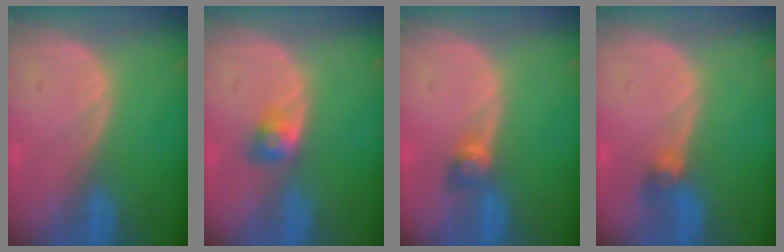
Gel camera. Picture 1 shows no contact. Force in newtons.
{"total": 2.8, "press": 2.6, "slide": 1.2}
{"total": 2.6, "press": 2.4, "slide": 1.0}
{"total": 2.8, "press": 2.6, "slide": 1.0}